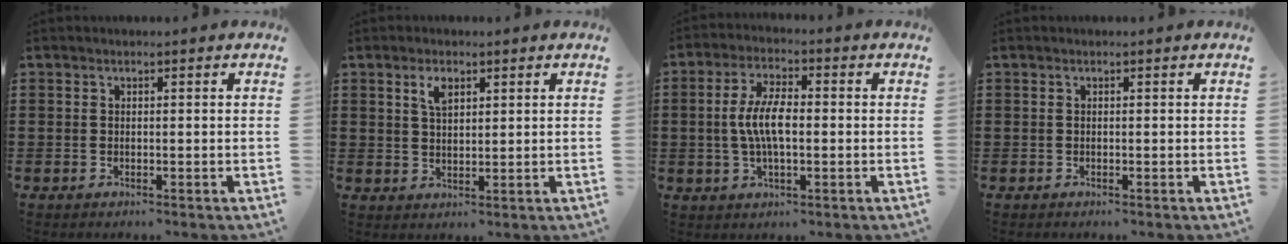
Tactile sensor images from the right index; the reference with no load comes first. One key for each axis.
{"total": 3.0, "fx": 1.7, "fy": 1.4, "fz": 2.1, "tx": -0.048, "ty": 0.006, "tz": 0.029}
{"total": 7.0, "fx": -0.3, "fy": 2.7, "fz": 6.5, "tx": -0.144, "ty": -0.002, "tz": -0.014}
{"total": 0.0}